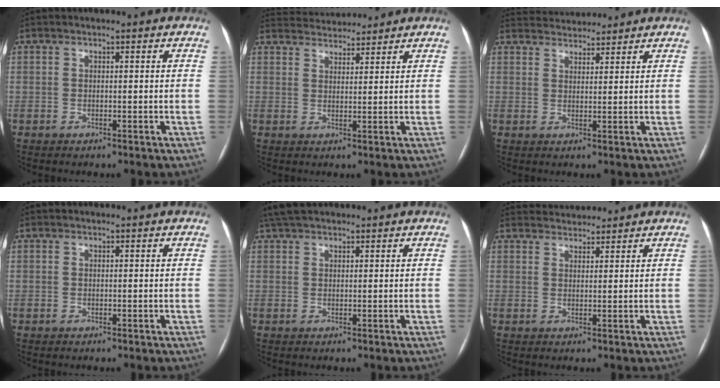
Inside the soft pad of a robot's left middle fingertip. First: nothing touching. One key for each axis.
{"total": 6.8, "fx": 6.7, "fy": 0.9, "fz": 0.9, "tx": -0.022, "ty": 0.027, "tz": 0.103}
{"total": 6.0, "fx": 5.9, "fy": 0.8, "fz": 0.7, "tx": -0.016, "ty": 0.028, "tz": 0.091}
{"total": 0.0}
{"total": 5.4, "fx": 4.6, "fy": 1.7, "fz": 2.3, "tx": -0.042, "ty": 0.036, "tz": 0.083}
{"total": 5.0, "fx": 4.9, "fy": 0.7, "fz": 0.4, "tx": -0.010, "ty": 0.028, "tz": 0.075}